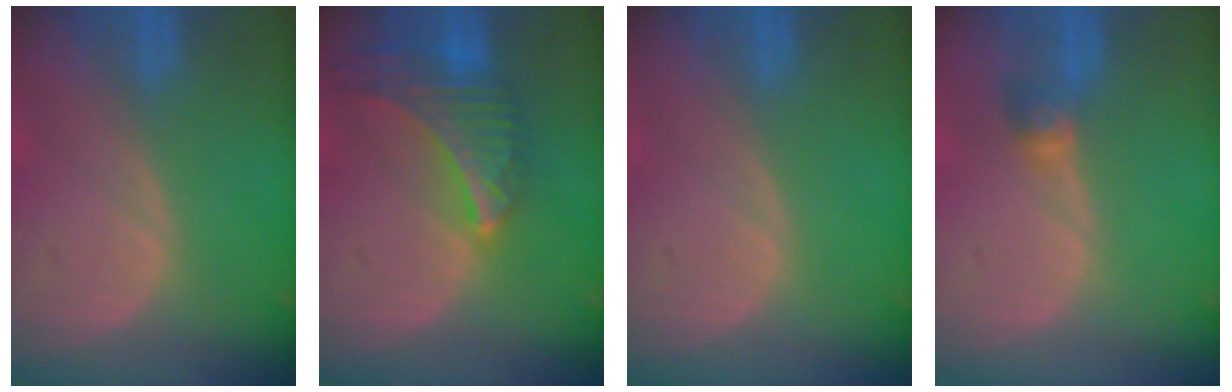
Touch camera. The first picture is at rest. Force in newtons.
{"total": 9.0, "press": 7.9, "slide": 4.3}
{"total": 0.0}
{"total": 2.7, "press": 2.6, "slide": 0.5}